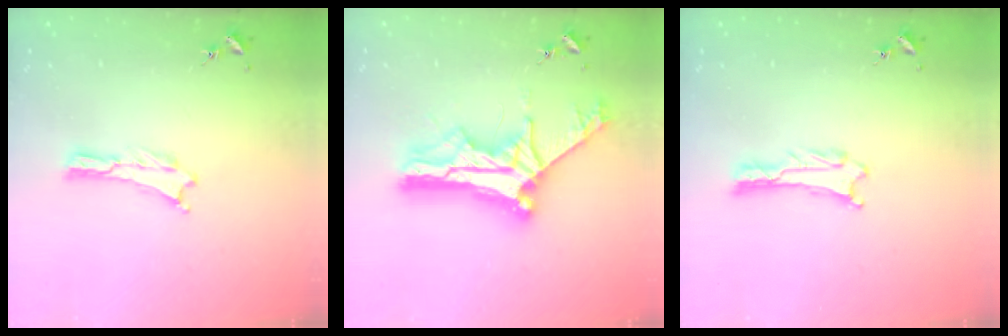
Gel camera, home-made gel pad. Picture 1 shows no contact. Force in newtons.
{"total": 14.7, "press": 14.7, "slide": 1.3}
{"total": 1.0, "press": 1.0, "slide": 0.1}